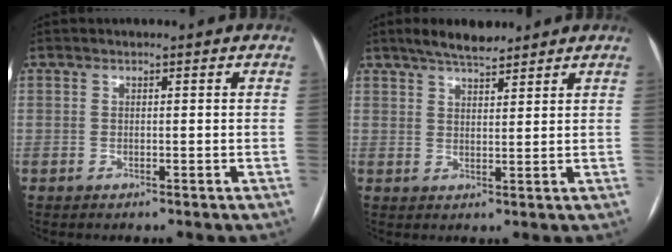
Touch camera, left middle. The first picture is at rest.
{"total": 5.6, "force": [4.7, 1.3, 2.7], "torque": [-0.050, 0.013, 0.080]}